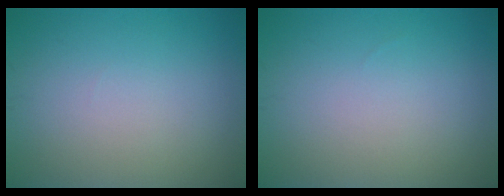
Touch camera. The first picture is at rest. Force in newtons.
{"total": 0.0}